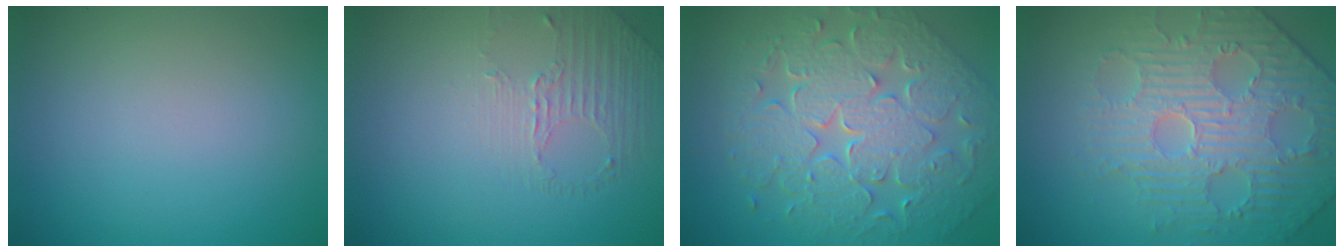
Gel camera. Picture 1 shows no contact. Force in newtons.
{"total": 1.4, "press": 0.8, "slide": 1.1}
{"total": 9.3, "press": 6.8, "slide": 6.2}
{"total": 4.7, "press": 4.7, "slide": 0.2}